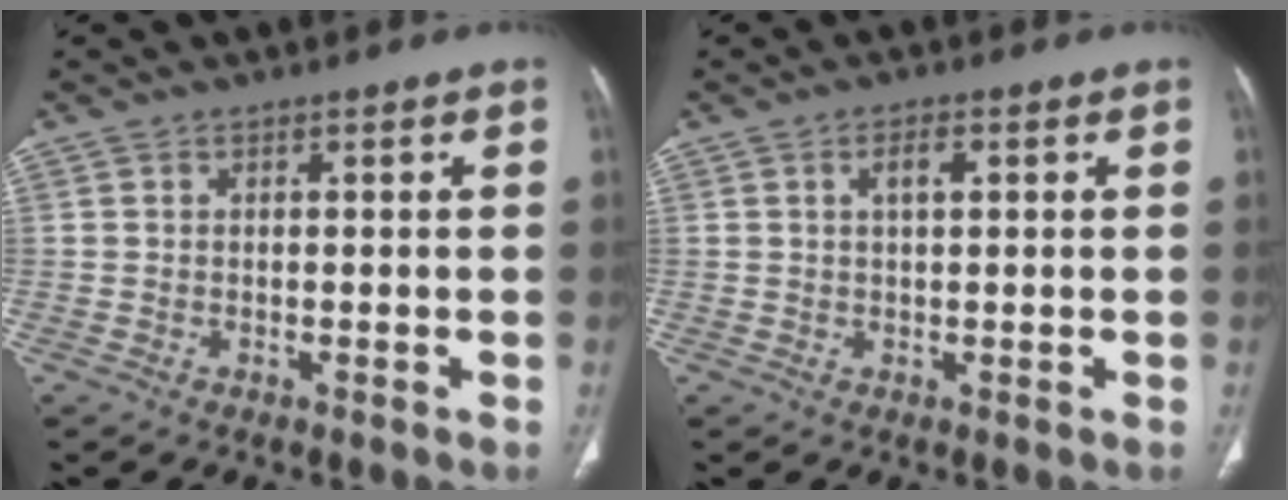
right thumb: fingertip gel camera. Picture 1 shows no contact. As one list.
[{"total": 2.5, "force": [0.8, 1.1, 2.2], "torque": [-0.037, 0.003, 0.014]}]